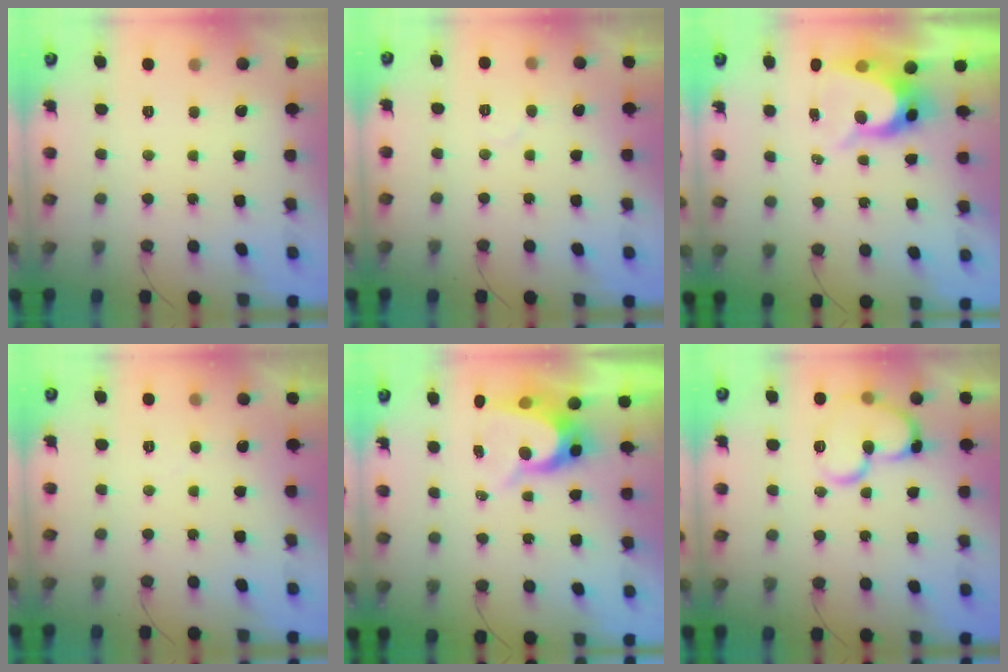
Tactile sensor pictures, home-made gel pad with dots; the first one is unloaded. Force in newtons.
{"total": 2.9, "press": 2.9, "slide": 0.2}
{"total": 7.5, "press": 7.5, "slide": 0.5}
{"total": 2.6, "press": 2.6, "slide": 0.3}
{"total": 8.2, "press": 8.2, "slide": 0.5}
{"total": 14.9, "press": 14.8, "slide": 2.0}